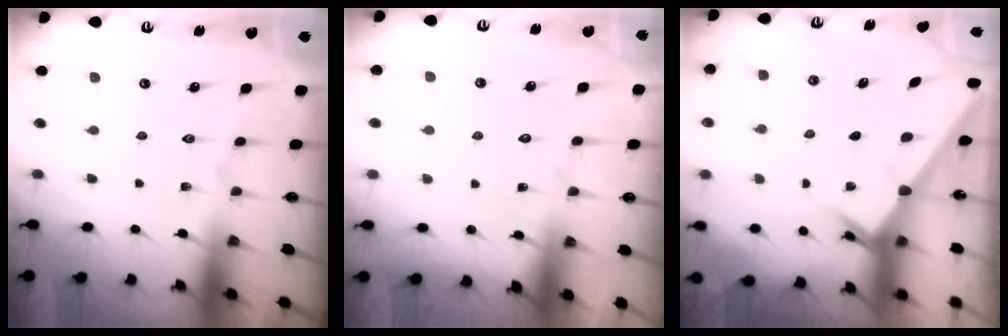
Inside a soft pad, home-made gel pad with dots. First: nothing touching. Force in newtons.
{"total": 5.5, "press": 5.5, "slide": 0.4}
{"total": 2.4, "press": 2.4, "slide": 0.2}